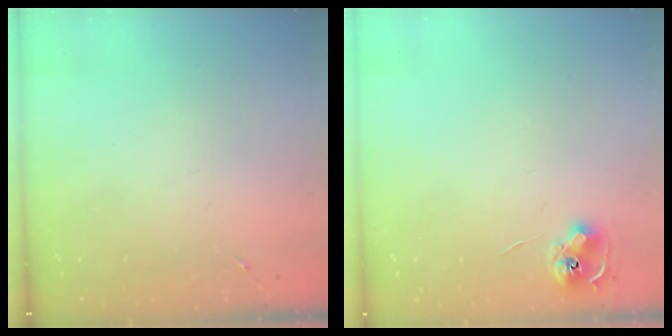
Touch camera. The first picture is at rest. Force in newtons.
{"total": 6.6, "press": 6.6, "slide": 0.3}